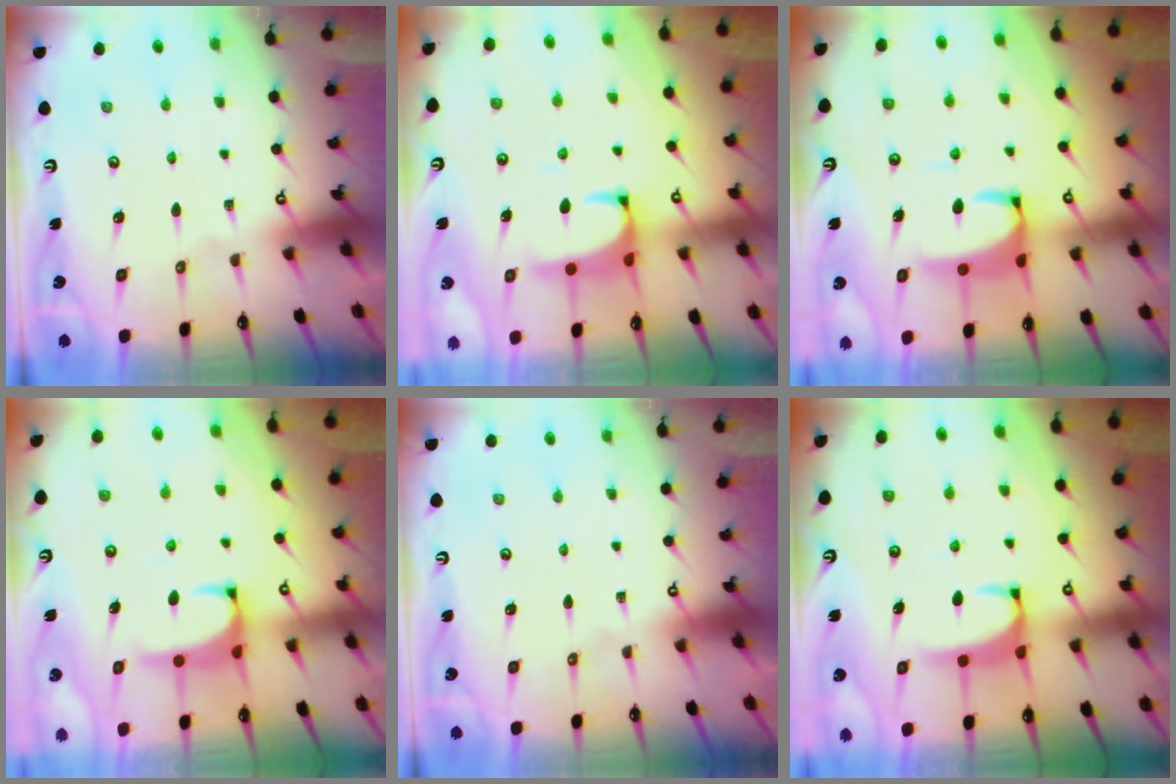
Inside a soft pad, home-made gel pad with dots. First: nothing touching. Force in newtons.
{"total": 1.7, "press": 1.5, "slide": 0.7}
{"total": 4.9, "press": 4.9, "slide": 0.5}
{"total": 1.4, "press": 1.3, "slide": 0.5}
{"total": 0.0}
{"total": 1.8, "press": 1.8, "slide": 0.4}